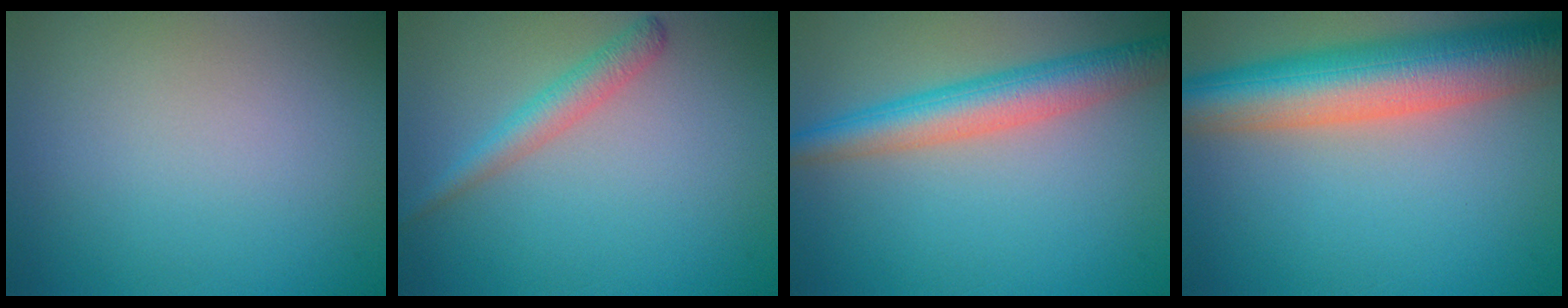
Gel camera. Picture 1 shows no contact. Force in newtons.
{"total": 2.3, "press": 2.3, "slide": 0.1}
{"total": 5.2, "press": 5.2, "slide": 0.1}
{"total": 10.0, "press": 10.0, "slide": 0.3}